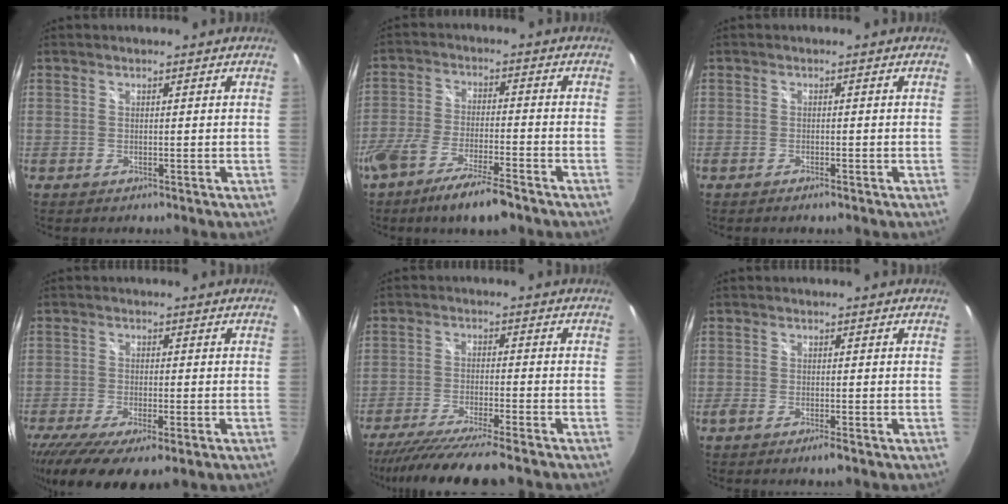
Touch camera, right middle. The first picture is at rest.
{"total": 11.7, "force": [-8.3, 2.1, 7.9], "torque": [-0.170, -0.029, -0.152]}
{"total": 1.4, "force": [-1.1, 0.2, 0.8], "torque": [-0.017, -0.003, -0.020]}
{"total": 12.6, "force": [-7.8, 3.5, 9.3], "torque": [-0.190, -0.060, -0.123]}
{"total": 13.5, "force": [-11.7, -0.2, 6.7], "torque": [-0.140, -0.032, -0.194]}
{"total": 2.4, "force": [-1.7, 0.1, 1.7], "torque": [-0.038, -0.008, -0.034]}